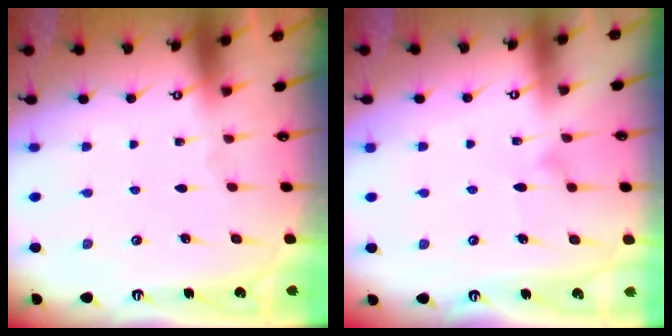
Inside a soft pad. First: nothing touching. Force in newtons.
{"total": 9.1, "press": 9.1, "slide": 0.3}